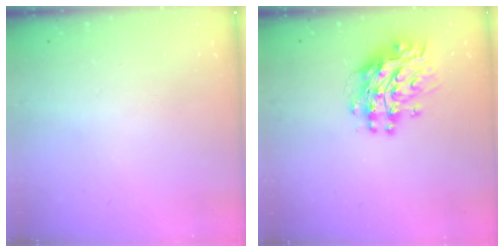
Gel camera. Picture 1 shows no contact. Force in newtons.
{"total": 10.7, "press": 10.7, "slide": 0.9}